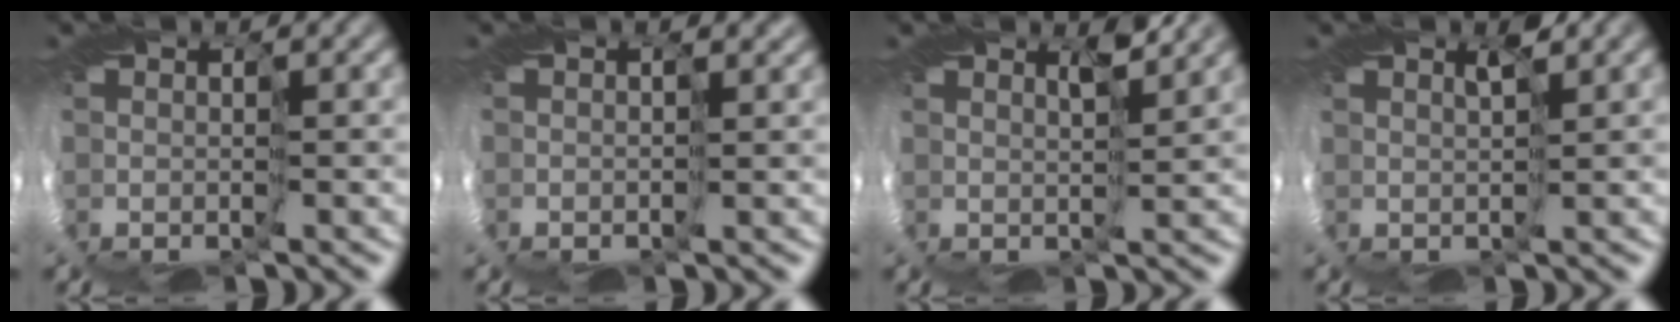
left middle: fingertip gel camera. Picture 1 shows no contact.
{"total": 1.3, "force": [0.7, 0.7, 0.8], "torque": [-0.014, 0.006, 0.010]}
{"total": 1.8, "force": [1.7, -0.1, 0.4], "torque": [-0.001, 0.008, 0.009]}
{"total": 1.1, "force": [1.0, -0.2, 0.5], "torque": [-0.008, 0.007, 0.007]}